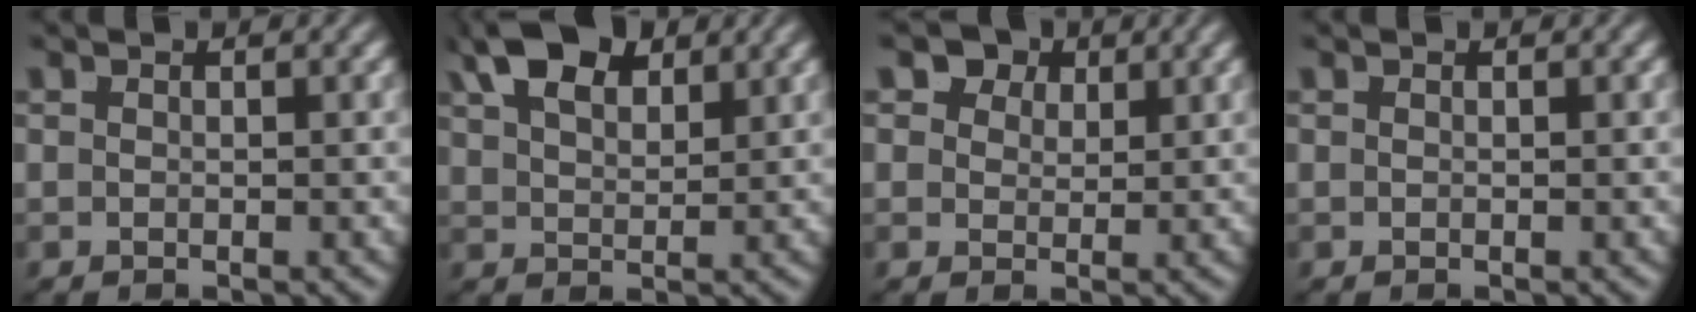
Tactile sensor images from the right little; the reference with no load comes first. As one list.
[{"total": 4.4, "force": [2.9, 1.9, 2.8], "torque": [-0.045, -0.003, 0.059]}, {"total": 5.9, "force": [2.5, 4.5, 2.8], "torque": [-0.050, -0.002, 0.039]}, {"total": 0.0}]